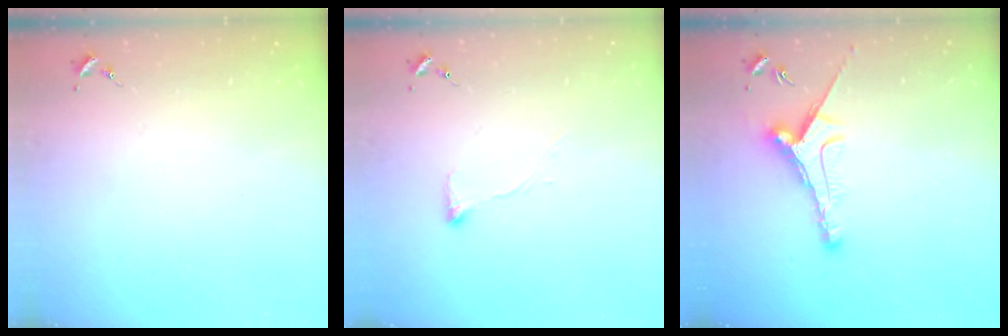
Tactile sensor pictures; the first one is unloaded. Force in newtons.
{"total": 5.8, "press": 5.7, "slide": 1.0}
{"total": 8.4, "press": 8.4, "slide": 0.3}